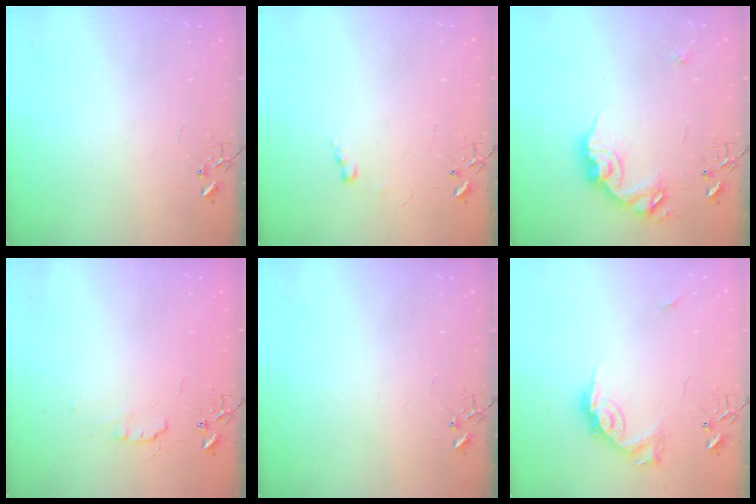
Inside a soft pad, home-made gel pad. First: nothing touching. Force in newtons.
{"total": 5.6, "press": 5.6, "slide": 0.7}
{"total": 16.0, "press": 16.0, "slide": 0.3}
{"total": 5.6, "press": 5.5, "slide": 0.7}
{"total": 0.0}
{"total": 14.5, "press": 14.5, "slide": 1.2}